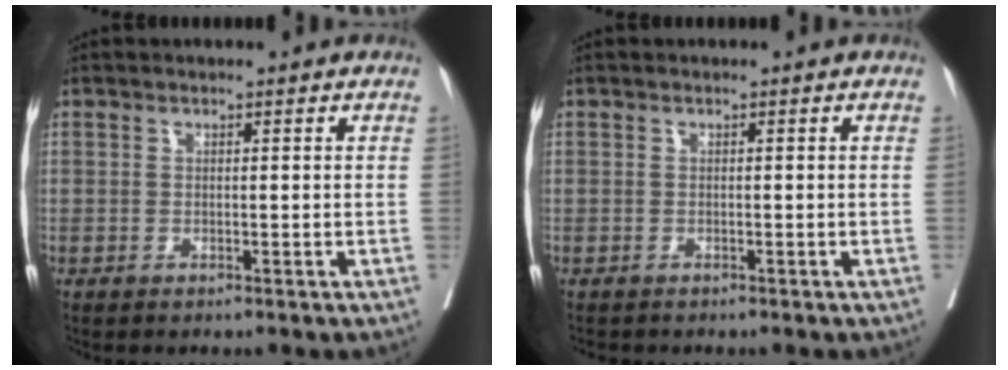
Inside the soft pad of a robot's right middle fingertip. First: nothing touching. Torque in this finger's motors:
{"motor_torque": [-0.13, -0.02, 0.00, 0.00]}